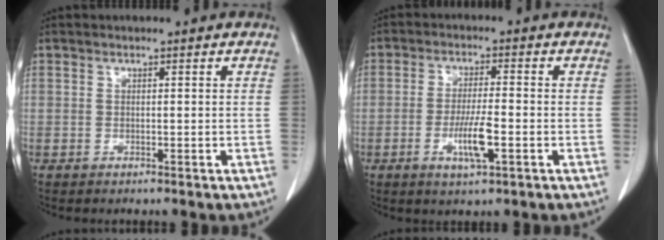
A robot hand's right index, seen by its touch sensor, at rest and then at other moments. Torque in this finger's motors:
{"motor_torque": [1.58, -0.50, 0.84, 0.21]}